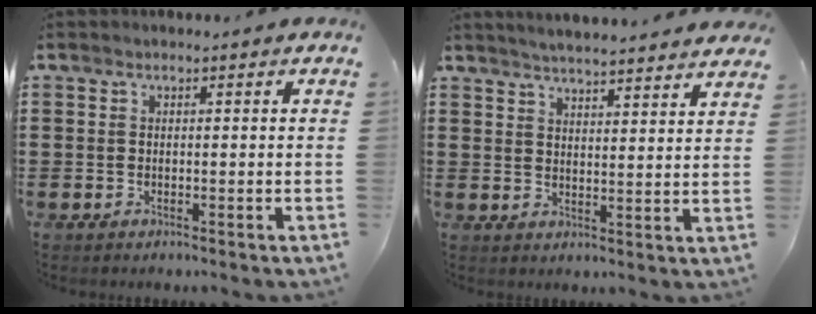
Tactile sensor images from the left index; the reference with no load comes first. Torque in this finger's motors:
{"motor_torque": [2.14, 0.00, 0.47, 0.08]}